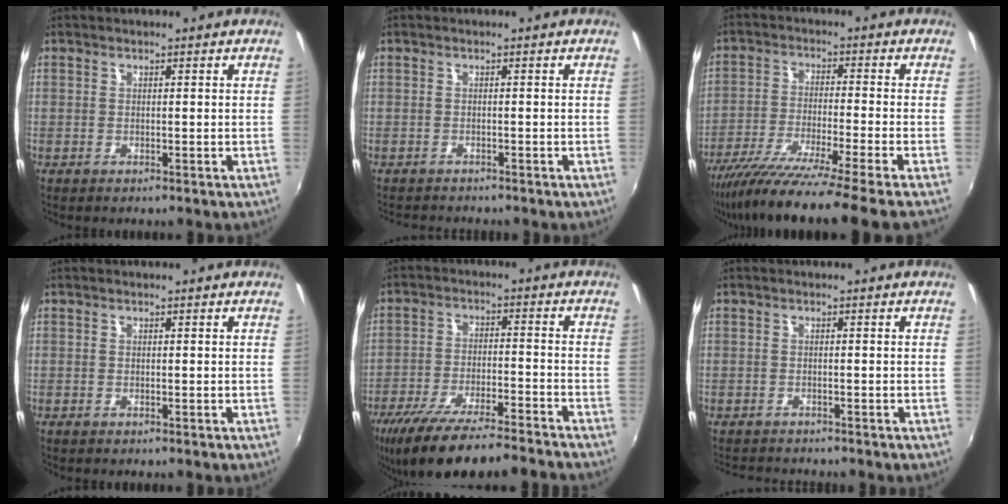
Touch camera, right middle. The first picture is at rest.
{"total": 2.8, "force": [-2.7, 0.4, 0.6], "torque": [-0.022, -0.018, -0.046]}
{"total": 16.4, "force": [-14.0, -2.6, 8.2], "torque": [-0.155, -0.049, -0.233]}
{"total": 0.0}
{"total": 17.4, "force": [-14.9, 1.0, 9.0], "torque": [-0.181, -0.035, -0.241]}
{"total": 3.7, "force": [-3.6, 0.4, 0.8], "torque": [-0.026, -0.018, -0.061]}